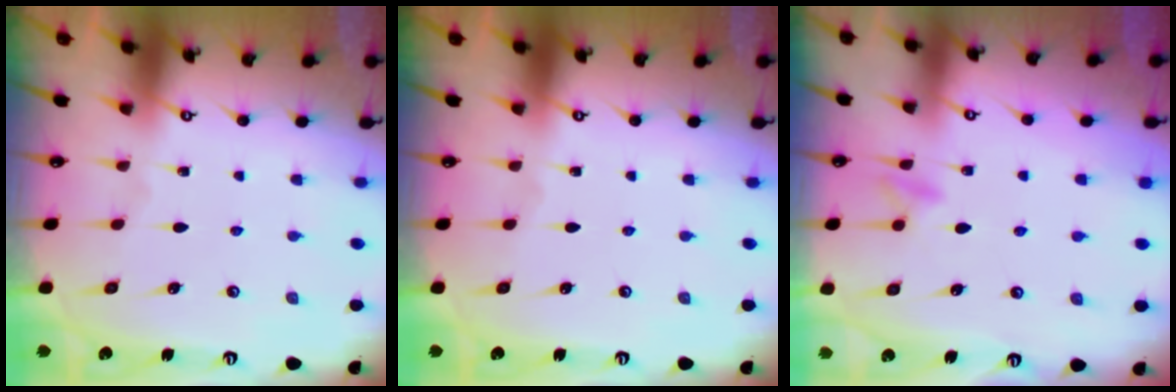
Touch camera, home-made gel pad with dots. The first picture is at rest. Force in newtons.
{"total": 0.0}
{"total": 7.0, "press": 7.0, "slide": 1.0}